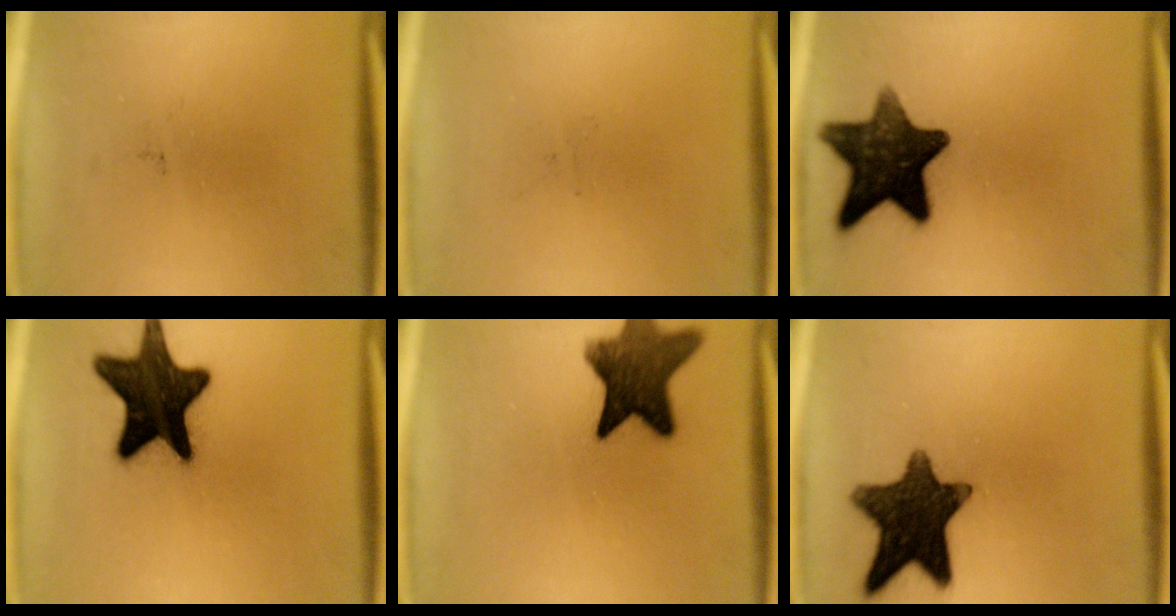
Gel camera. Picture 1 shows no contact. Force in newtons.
{"total": 0.0}
{"total": 13.9}
{"total": 17.6}
{"total": 11.8}
{"total": 13.7}